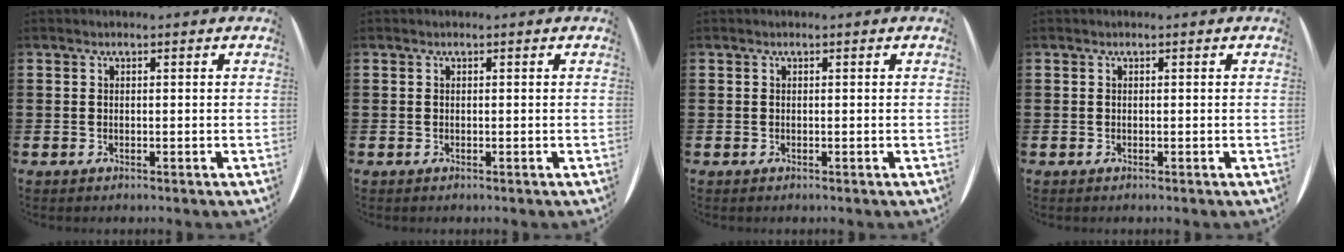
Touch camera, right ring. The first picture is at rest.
{"total": 0.0}
{"total": 0.0}
{"total": 0.0}